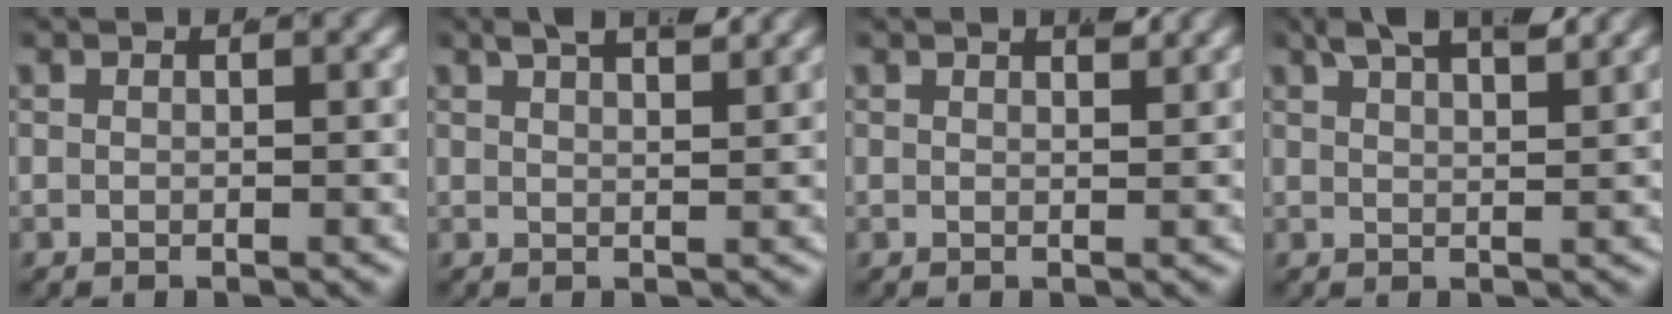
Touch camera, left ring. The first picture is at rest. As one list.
[{"total": 3.7, "force": [3.0, 0.5, 2.1], "torque": [-0.026, 0.002, 0.049]}, {"total": 1.2, "force": [1.0, -0.3, 0.7], "torque": [-0.001, -0.002, 0.018]}, {"total": 4.7, "force": [3.6, 0.9, 2.8], "torque": [-0.040, 0.003, 0.060]}]